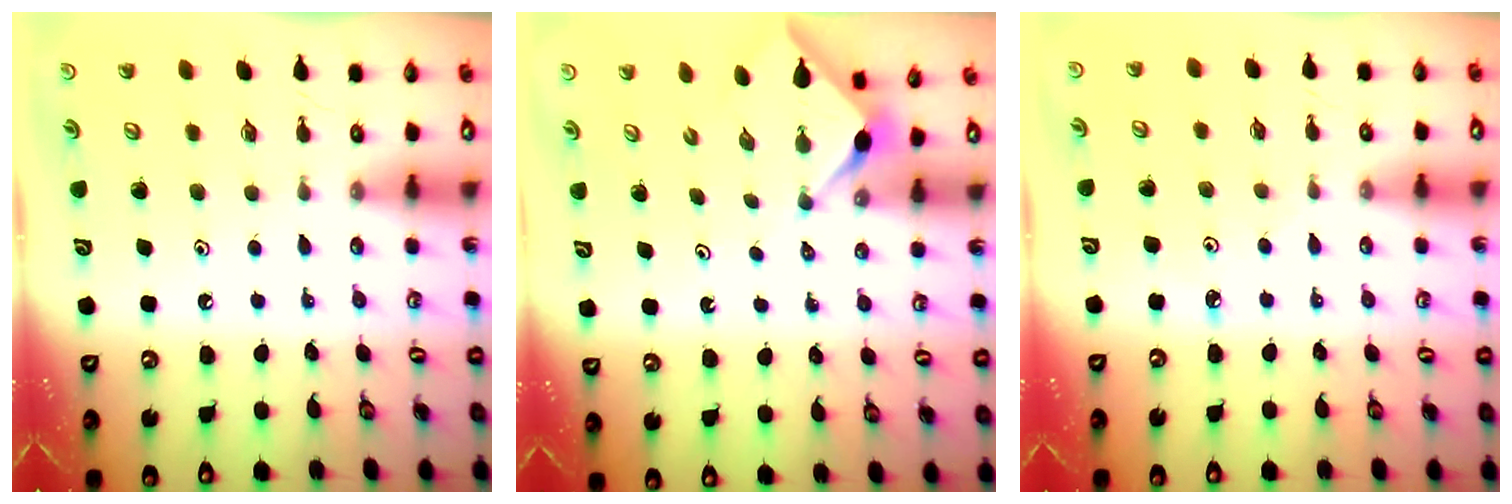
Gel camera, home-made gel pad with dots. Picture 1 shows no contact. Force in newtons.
{"total": 3.0, "press": 2.9, "slide": 0.4}
{"total": 2.3, "press": 2.3, "slide": 0.2}